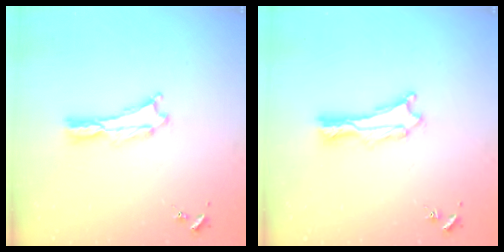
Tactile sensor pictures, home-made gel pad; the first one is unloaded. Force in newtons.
{"total": 1.1, "press": 1.1, "slide": 0.2}